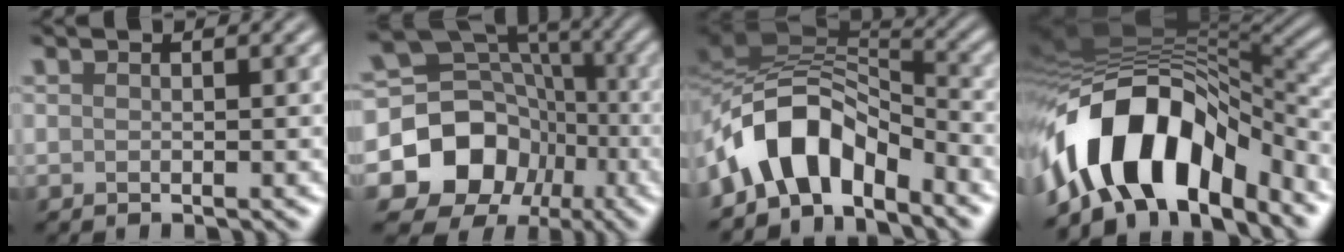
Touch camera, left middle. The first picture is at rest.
{"total": 11.9, "force": [-3.5, 10.2, 5.1], "torque": [-0.097, -0.005, -0.077]}
{"total": 8.1, "force": [-4.0, 4.4, 5.5], "torque": [-0.079, 0.017, -0.080]}
{"total": 12.3, "force": [-6.5, 6.2, 8.4], "torque": [-0.133, 0.007, -0.116]}